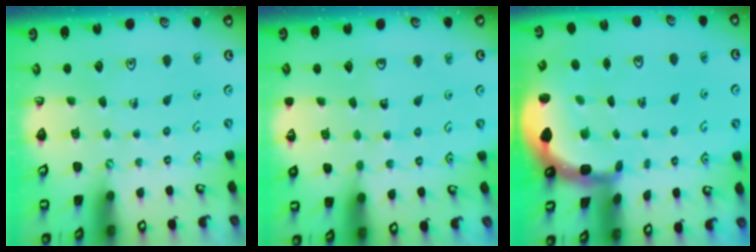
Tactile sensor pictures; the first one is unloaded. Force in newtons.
{"total": 3.4, "press": 3.4, "slide": 0.3}
{"total": 3.8, "press": 3.6, "slide": 1.0}